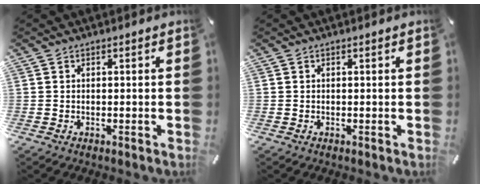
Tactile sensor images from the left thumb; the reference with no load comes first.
{"total": 0.0}